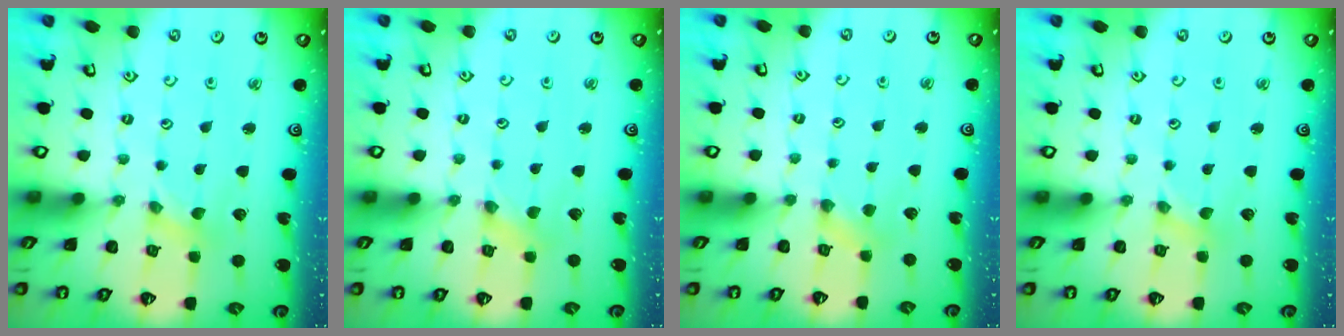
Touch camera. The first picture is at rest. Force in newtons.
{"total": 0.0}
{"total": 2.8, "press": 2.8, "slide": 0.4}
{"total": 0.0}